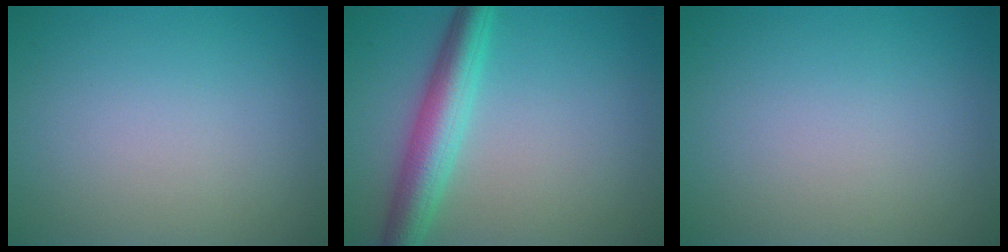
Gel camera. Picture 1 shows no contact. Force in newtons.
{"total": 5.1, "press": 5.1, "slide": 0.0}
{"total": 0.0}